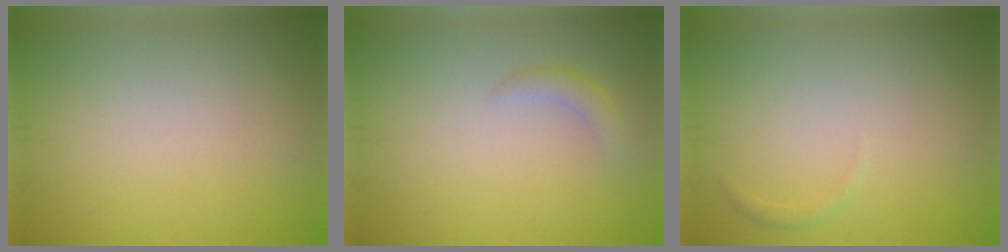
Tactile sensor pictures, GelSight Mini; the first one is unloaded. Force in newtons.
{"total": 1.4, "press": 1.4, "slide": 0.1}
{"total": 0.6, "press": 0.6, "slide": 0.0}